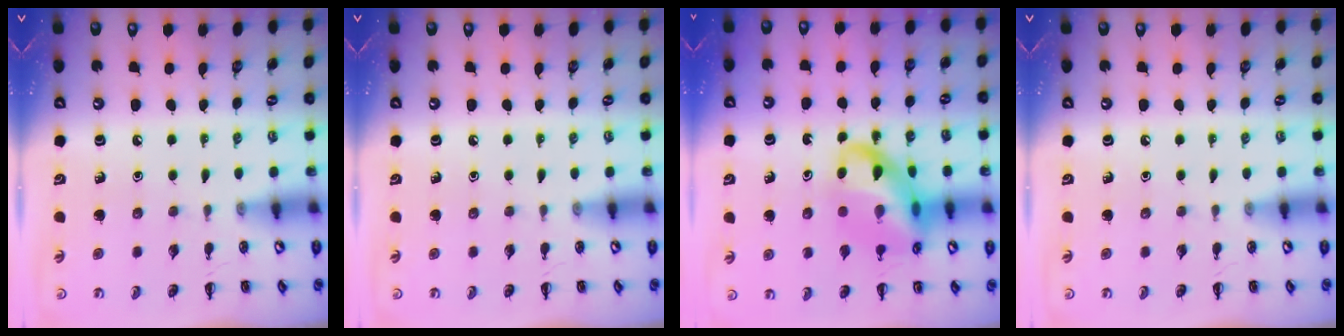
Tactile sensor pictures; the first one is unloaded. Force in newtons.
{"total": 0.0}
{"total": 15.5, "press": 15.2, "slide": 3.1}
{"total": 0.0}